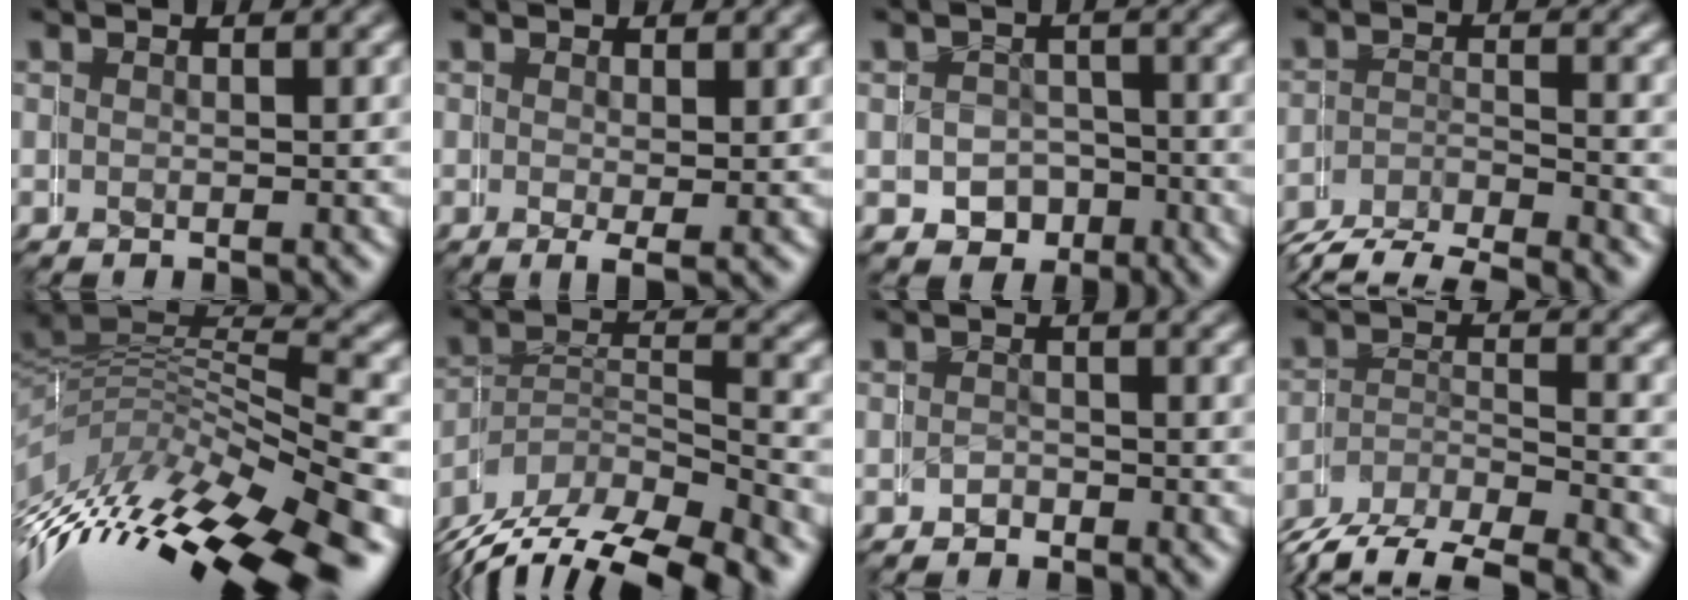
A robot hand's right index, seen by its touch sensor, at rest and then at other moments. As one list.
[{"total": 1.4, "force": [-0.4, 0.2, 1.3], "torque": [-0.016, -0.013, 0.004]}, {"total": 3.5, "force": [-0.3, 2.8, -2.1], "torque": [0.044, -0.013, -0.005]}, {"total": 3.1, "force": [-2.6, 1.6, -0.2], "torque": [-0.007, -0.005, -0.050]}, {"total": 11.9, "force": [-4.5, 8.5, 7.0], "torque": [-0.156, -0.029, -0.055]}, {"total": 5.9, "force": [-4.2, 3.7, 2.0], "torque": [-0.019, -0.003, -0.069]}, {"total": 1.8, "force": [-1.2, 0.7, -1.0], "torque": [0.013, -0.001, -0.021]}, {"total": 5.8, "force": [-4.3, 3.6, 1.6], "torque": [-0.037, -0.015, -0.072]}]